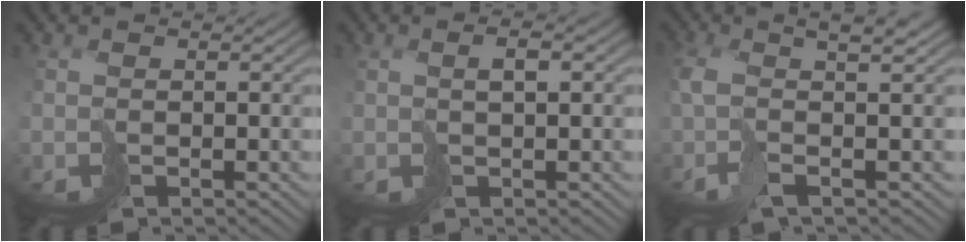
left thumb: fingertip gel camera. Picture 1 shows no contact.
{"total": 1.8, "force": [0.8, 0.4, 1.6], "torque": [-0.029, 0.006, 0.016]}
{"total": 6.9, "force": [0.1, 2.0, 6.6], "torque": [-0.116, 0.006, -0.007]}